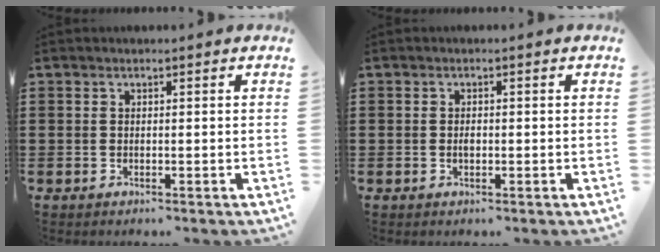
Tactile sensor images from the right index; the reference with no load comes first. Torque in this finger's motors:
{"motor_torque": [2.14, 0.00, 0.07, 0.04]}